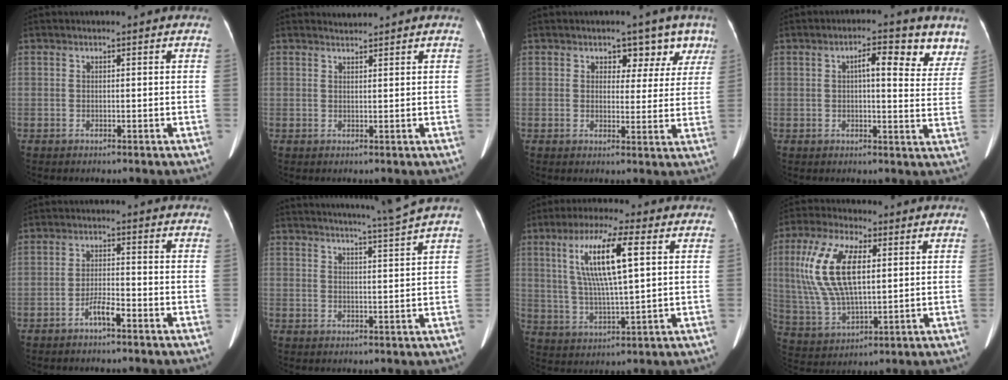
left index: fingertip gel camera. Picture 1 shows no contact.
{"total": 1.2, "force": [1.1, -0.3, -0.4], "torque": [-0.003, 0.003, 0.023]}
{"total": 5.5, "force": [3.7, 3.7, 1.8], "torque": [-0.001, 0.004, 0.039]}
{"total": 8.0, "force": [4.4, 2.5, 6.1], "torque": [-0.063, 0.012, 0.053]}
{"total": 3.3, "force": [-2.3, 0.4, 2.3], "torque": [-0.044, 0.002, -0.044]}
{"total": 8.2, "force": [7.2, -2.7, 2.7], "torque": [-0.041, -0.027, 0.101]}
{"total": 12.1, "force": [3.6, 1.5, 11.4], "torque": [-0.227, 0.011, 0.067]}
{"total": 13.8, "force": [3.2, 5.3, 12.4], "torque": [-0.277, 0.015, 0.065]}